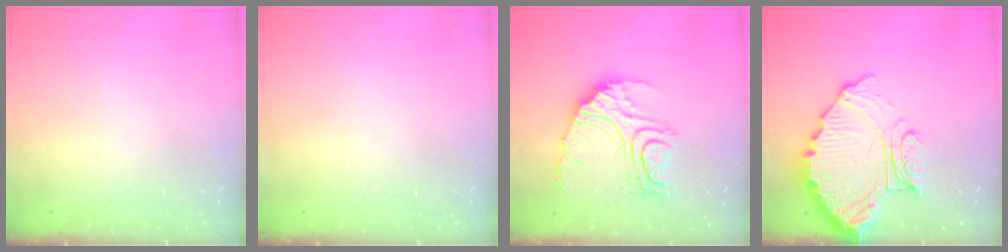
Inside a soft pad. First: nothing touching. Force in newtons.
{"total": 0.0}
{"total": 18.5, "press": 18.4, "slide": 2.1}
{"total": 15.3, "press": 15.2, "slide": 1.5}